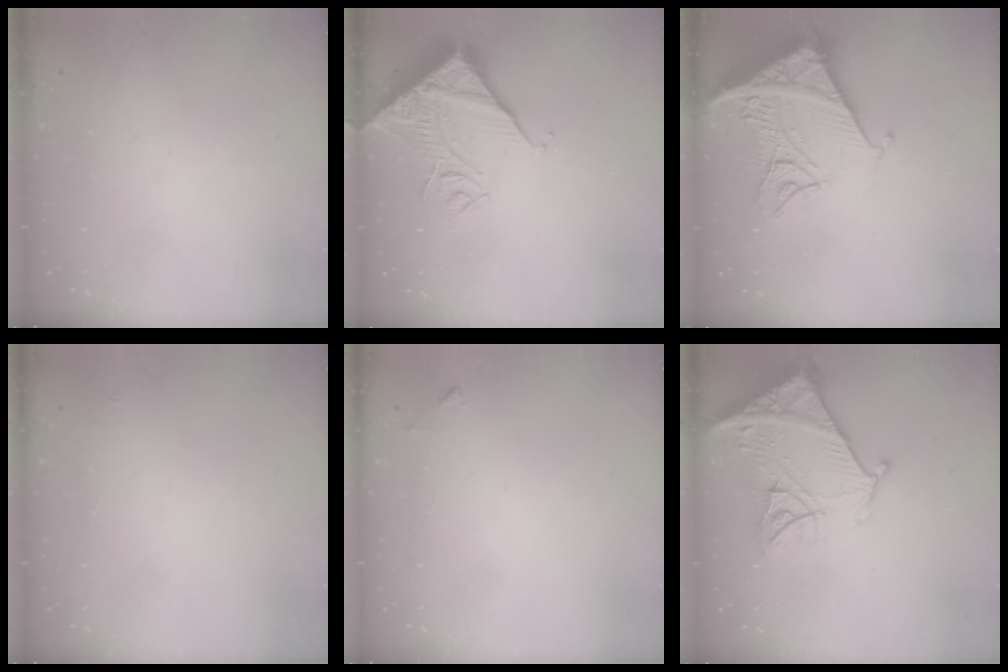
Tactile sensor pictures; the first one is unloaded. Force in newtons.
{"total": 13.9, "press": 13.8, "slide": 1.7}
{"total": 16.2, "press": 16.1, "slide": 2.1}
{"total": 2.6, "press": 2.6, "slide": 0.2}
{"total": 5.1, "press": 5.1, "slide": 0.4}
{"total": 19.3, "press": 19.2, "slide": 2.2}